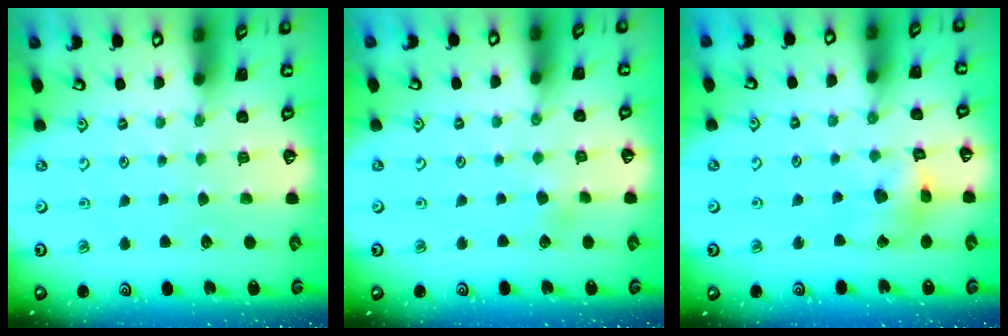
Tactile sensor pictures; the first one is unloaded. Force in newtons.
{"total": 2.5, "press": 2.5, "slide": 0.2}
{"total": 9.4, "press": 9.4, "slide": 1.1}